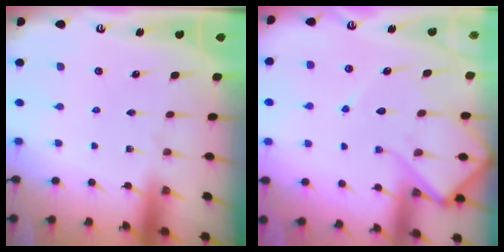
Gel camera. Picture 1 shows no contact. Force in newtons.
{"total": 12.7, "press": 12.6, "slide": 1.3}